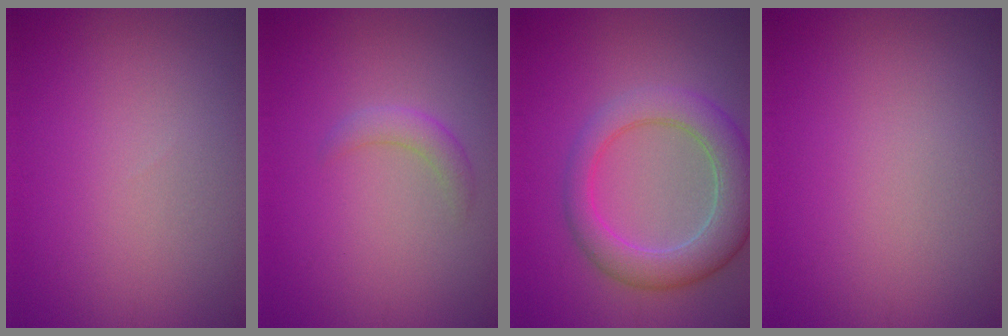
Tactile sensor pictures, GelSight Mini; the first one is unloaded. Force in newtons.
{"total": 1.6, "press": 1.6, "slide": 0.1}
{"total": 5.7, "press": 5.7, "slide": 0.5}
{"total": 0.0}